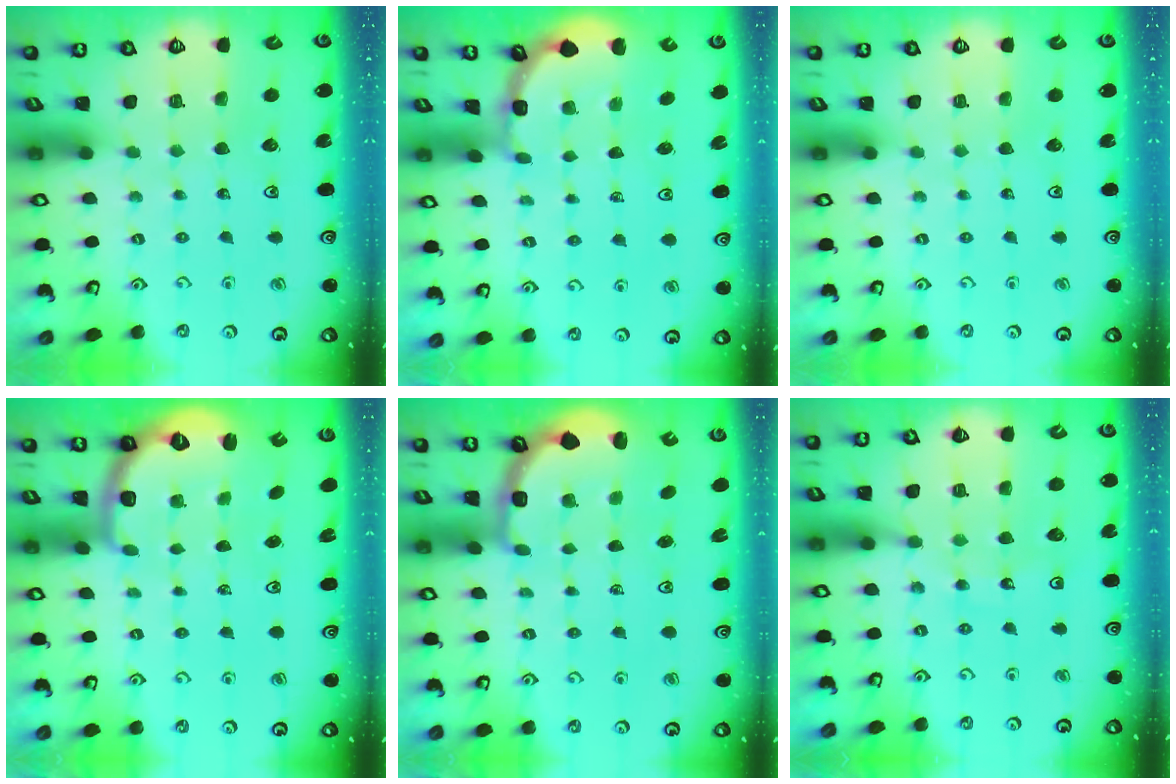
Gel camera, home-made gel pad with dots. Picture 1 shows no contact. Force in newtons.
{"total": 1.5, "press": 1.5, "slide": 0.2}
{"total": 0.0}
{"total": 2.6, "press": 1.6, "slide": 2.1}
{"total": 3.0, "press": 2.0, "slide": 2.2}
{"total": 11.4, "press": 10.9, "slide": 3.5}